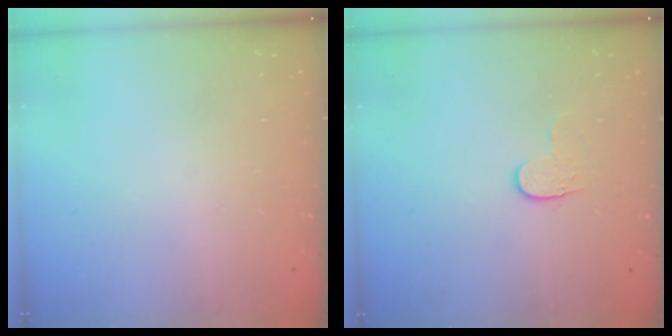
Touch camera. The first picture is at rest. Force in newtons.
{"total": 3.8, "press": 3.8, "slide": 0.5}